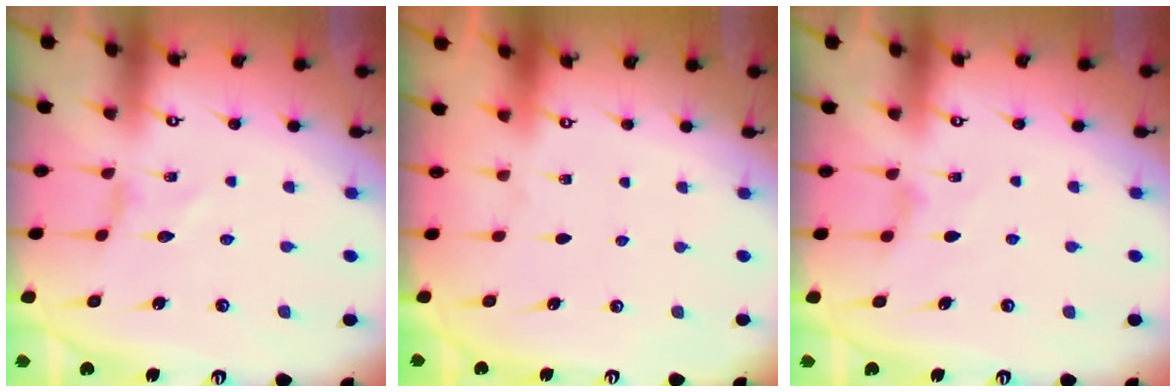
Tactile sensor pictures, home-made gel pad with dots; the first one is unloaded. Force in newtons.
{"total": 0.0}
{"total": 2.5, "press": 2.5, "slide": 0.4}